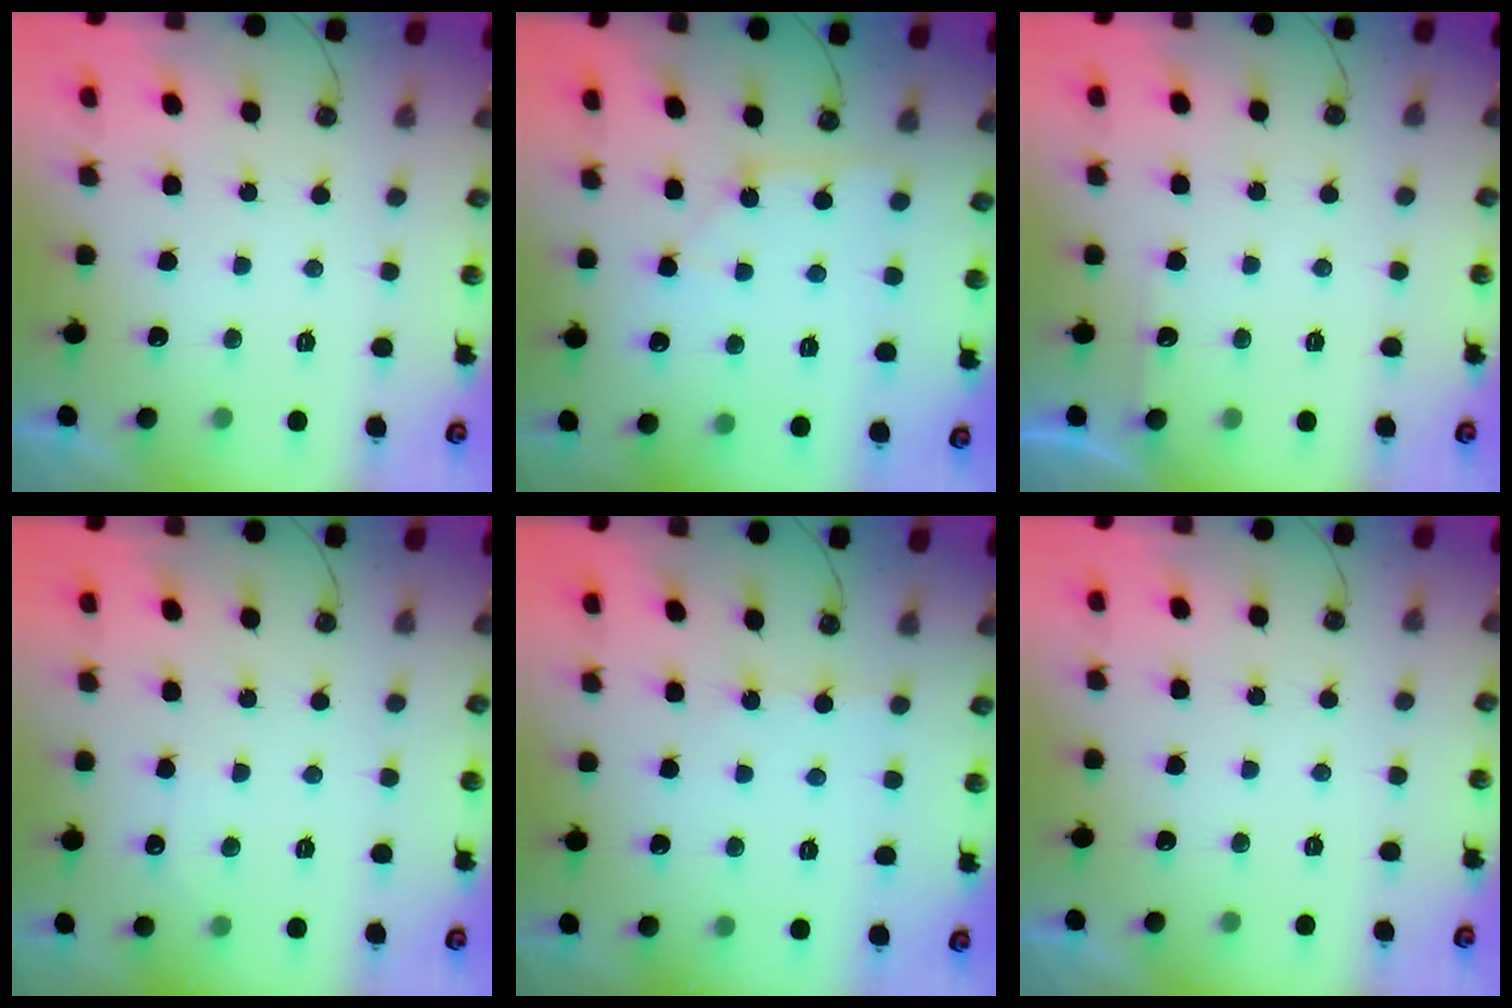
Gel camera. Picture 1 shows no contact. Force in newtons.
{"total": 2.0, "press": 2.0, "slide": 0.3}
{"total": 2.7, "press": 2.7, "slide": 0.4}
{"total": 3.2, "press": 3.2, "slide": 0.5}
{"total": 2.5, "press": 2.5, "slide": 0.4}
{"total": 0.0}